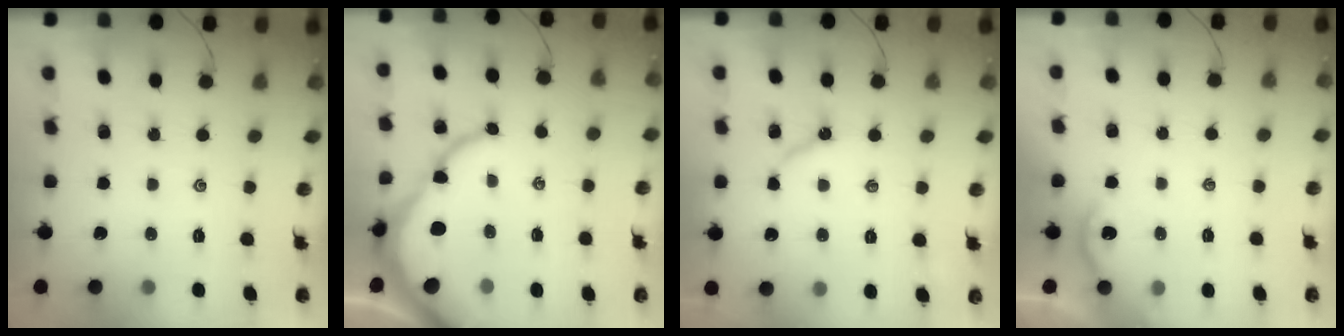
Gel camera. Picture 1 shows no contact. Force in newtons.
{"total": 10.7, "press": 10.6, "slide": 1.3}
{"total": 4.5, "press": 4.4, "slide": 0.2}
{"total": 3.4, "press": 3.4, "slide": 0.3}